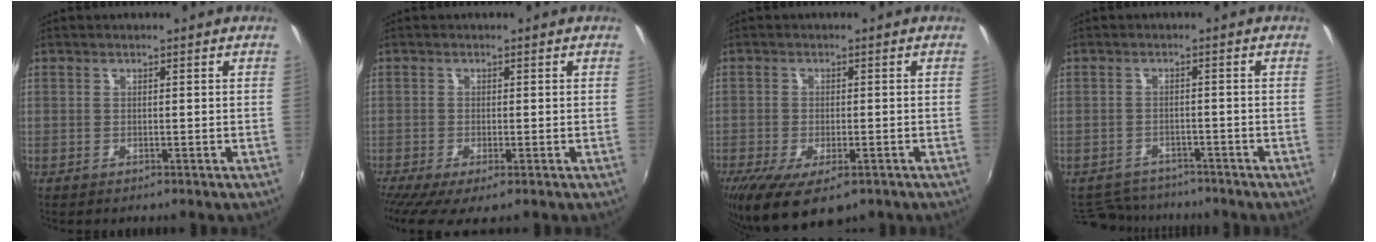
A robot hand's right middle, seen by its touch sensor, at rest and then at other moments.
{"total": 4.0, "force": [-2.4, 0.6, 3.2], "torque": [-0.070, -0.022, -0.041]}
{"total": 10.1, "force": [-6.0, 4.1, 7.1], "torque": [-0.151, -0.042, -0.096]}
{"total": 7.8, "force": [-7.1, 2.9, 1.4], "torque": [-0.046, 0.004, -0.110]}